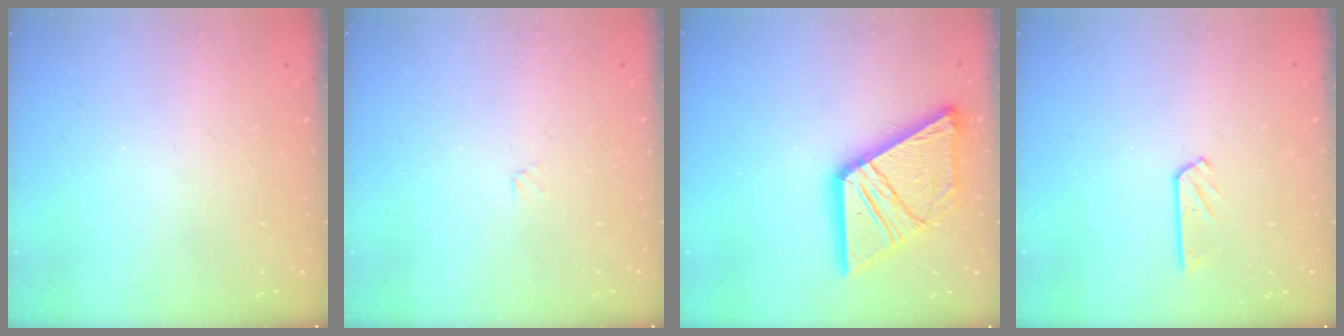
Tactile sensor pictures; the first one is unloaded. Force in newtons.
{"total": 0.9, "press": 0.9, "slide": 0.2}
{"total": 21.5, "press": 21.4, "slide": 2.5}
{"total": 4.2, "press": 4.2, "slide": 0.3}